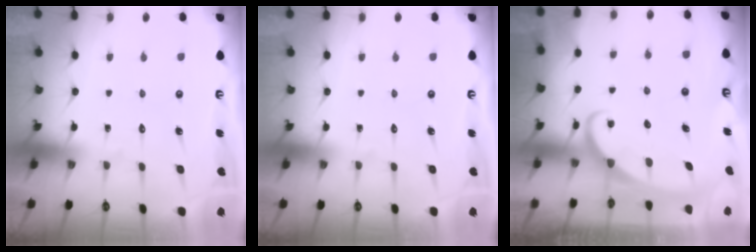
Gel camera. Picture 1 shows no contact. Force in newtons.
{"total": 0.0}
{"total": 2.5, "press": 2.5, "slide": 0.3}